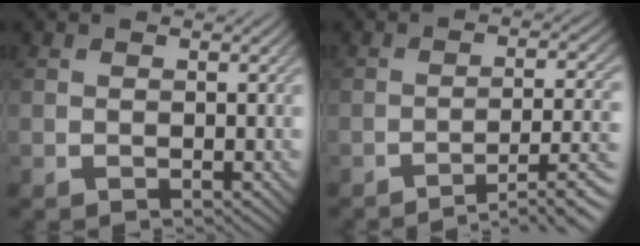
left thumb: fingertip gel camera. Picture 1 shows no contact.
{"total": 7.6, "force": [-5.0, 1.4, 5.6], "torque": [-0.088, 0.009, -0.069]}